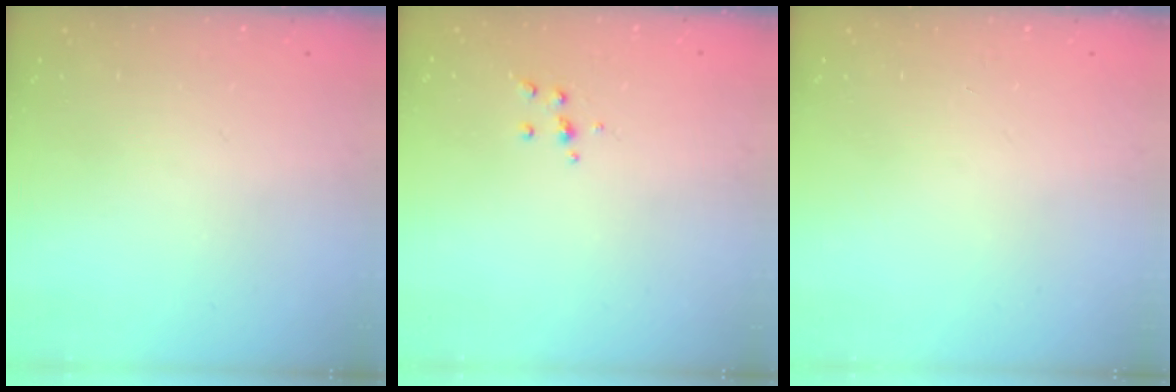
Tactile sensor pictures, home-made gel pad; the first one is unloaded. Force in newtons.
{"total": 4.0, "press": 3.9, "slide": 0.9}
{"total": 0.0}